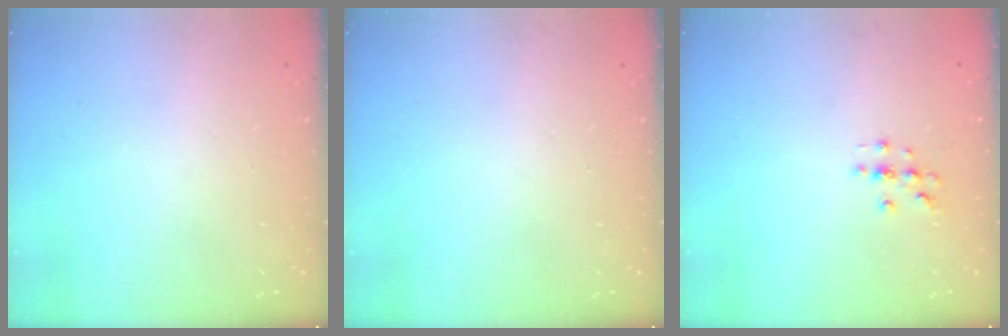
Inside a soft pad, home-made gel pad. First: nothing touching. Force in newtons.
{"total": 0.0}
{"total": 2.0, "press": 2.0, "slide": 0.2}